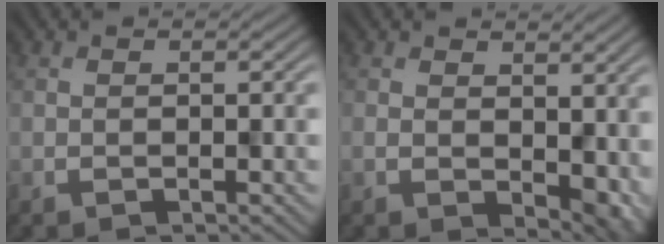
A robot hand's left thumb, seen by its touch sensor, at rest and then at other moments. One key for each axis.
{"total": 4.4, "fx": -0.3, "fy": 2.6, "fz": 3.6, "tx": -0.050, "ty": -0.016, "tz": 0.014}